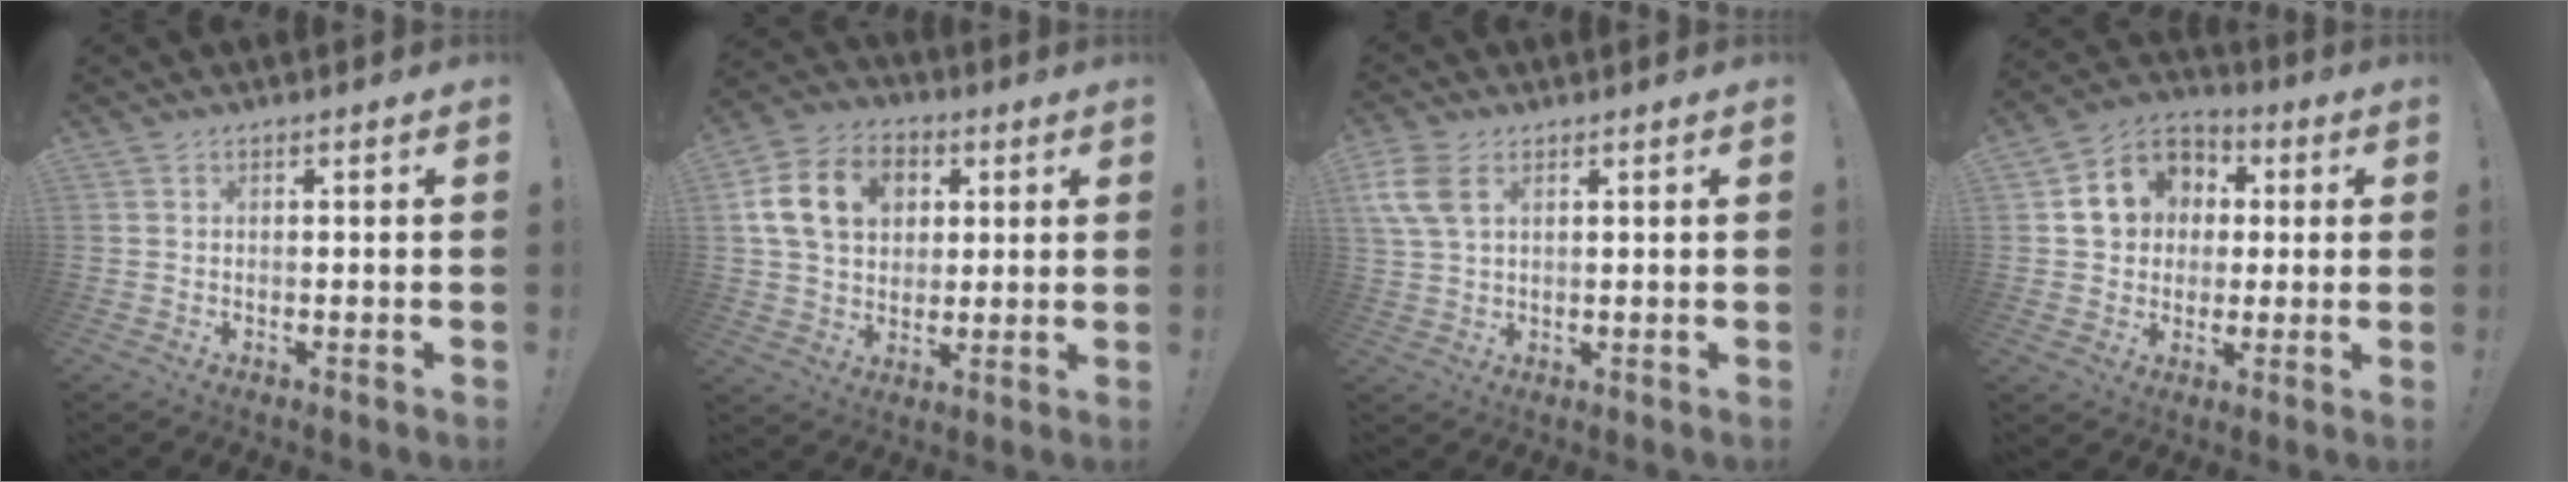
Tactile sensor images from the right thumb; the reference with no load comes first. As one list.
[{"total": 16.3, "force": [4.2, 12.5, 9.6], "torque": [-0.159, -0.003, 0.084]}, {"total": 8.1, "force": [3.4, 4.8, 5.6], "torque": [-0.122, -0.005, 0.065]}, {"total": 12.1, "force": [2.2, 10.9, 4.8], "torque": [-0.062, 0.005, 0.051]}]